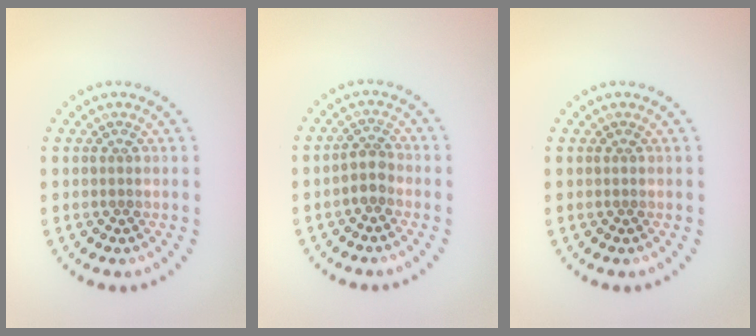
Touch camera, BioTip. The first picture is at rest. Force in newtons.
{"total": 1.8, "press": 1.5, "slide": 1.0}
{"total": 0.0}